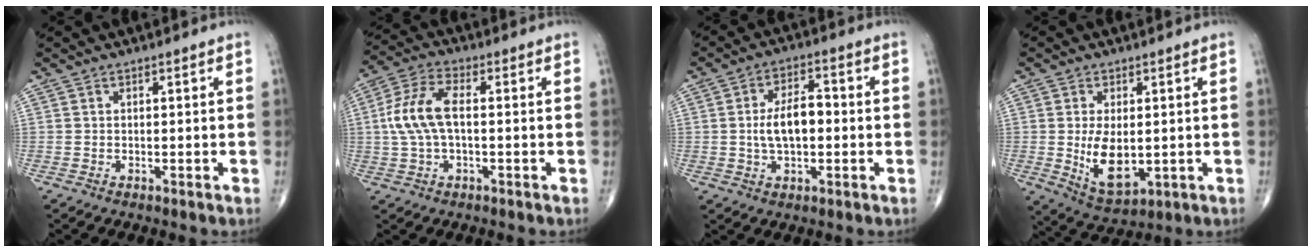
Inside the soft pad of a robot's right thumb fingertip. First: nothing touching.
{"total": 9.7, "force": [0.3, 4.6, 8.5], "torque": [-0.193, 0.026, 0.004]}
{"total": 8.2, "force": [-0.4, 4.2, 7.0], "torque": [-0.120, 0.016, -0.009]}
{"total": 9.2, "force": [-0.4, 4.9, 7.8], "torque": [-0.125, -0.016, 0.010]}